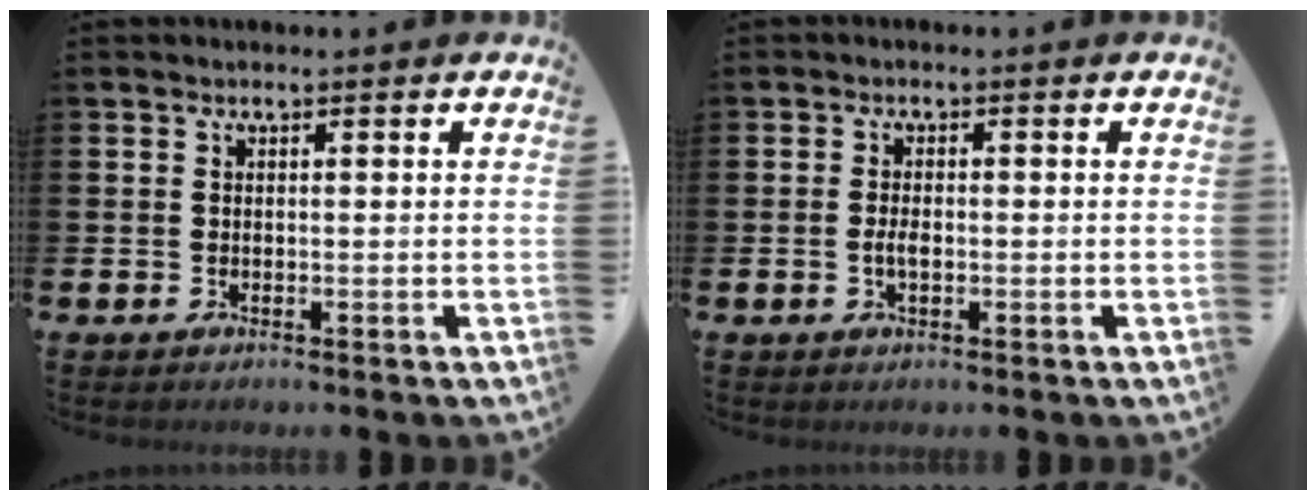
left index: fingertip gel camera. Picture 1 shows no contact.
{"total": 1.9, "force": [-0.4, 0.9, 1.6], "torque": [-0.027, 0.000, -0.008]}